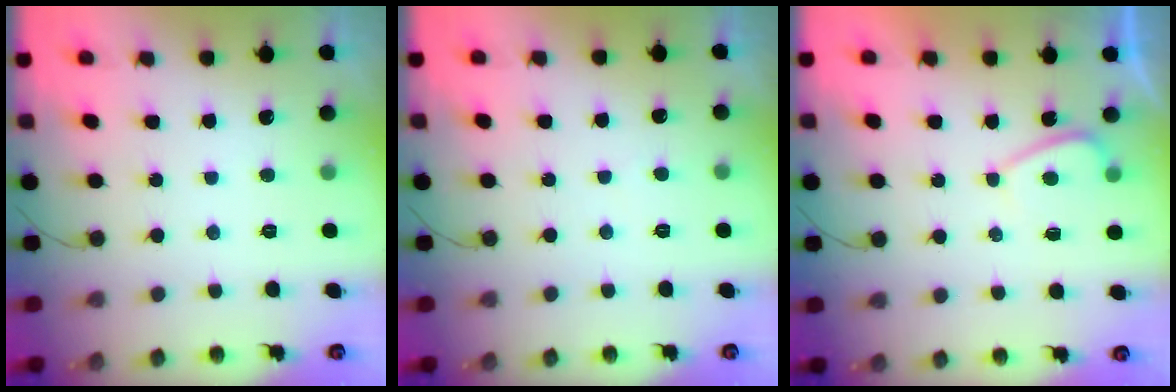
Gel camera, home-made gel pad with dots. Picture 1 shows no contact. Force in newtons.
{"total": 2.6, "press": 2.6, "slide": 0.3}
{"total": 1.9, "press": 1.8, "slide": 0.7}